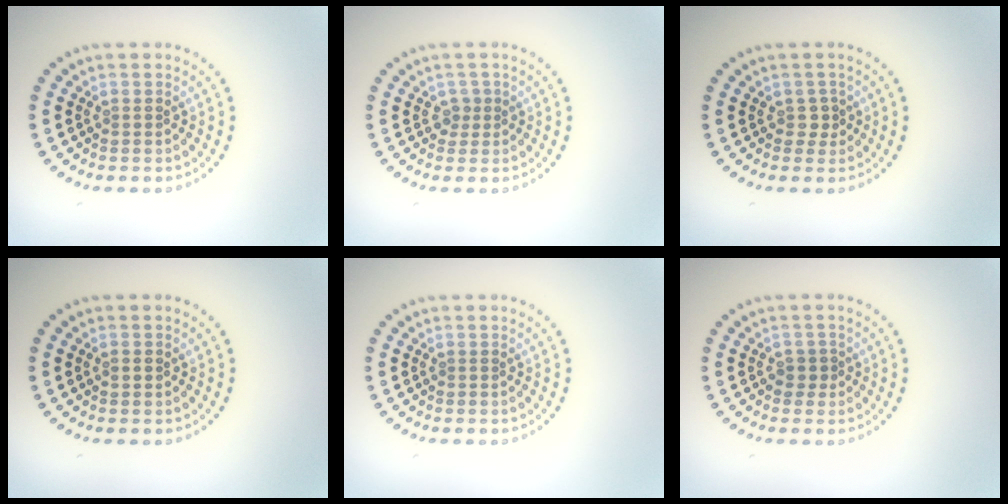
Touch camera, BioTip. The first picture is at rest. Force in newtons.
{"total": 1.2, "press": 0.9, "slide": 0.8}
{"total": 1.0, "press": 0.9, "slide": 0.5}
{"total": 0.8, "press": 0.8, "slide": 0.1}
{"total": 0.0}
{"total": 0.9, "press": 0.6, "slide": 0.6}